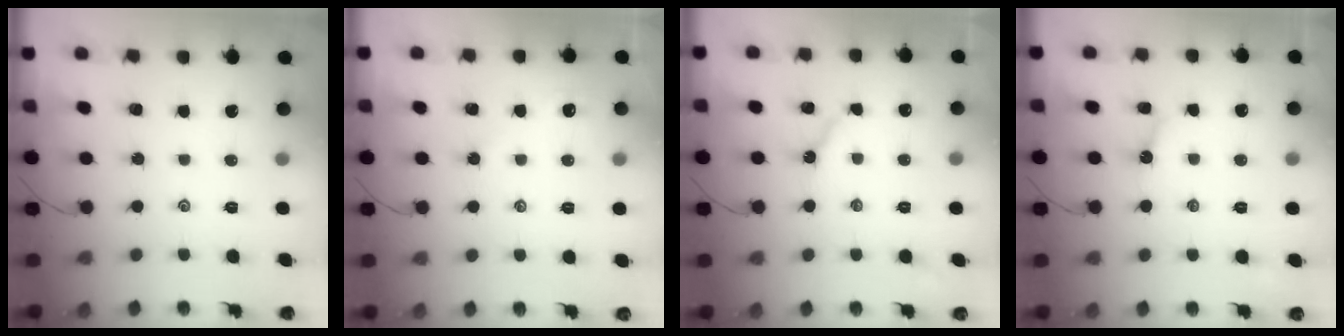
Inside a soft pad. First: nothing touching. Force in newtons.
{"total": 2.3, "press": 2.3, "slide": 0.3}
{"total": 4.4, "press": 4.3, "slide": 0.6}
{"total": 3.3, "press": 3.3, "slide": 0.4}